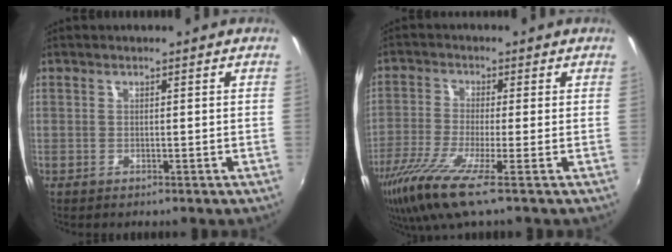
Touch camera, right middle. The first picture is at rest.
{"total": 9.7, "force": [-5.9, 0.2, 7.6], "torque": [-0.177, -0.036, -0.116]}